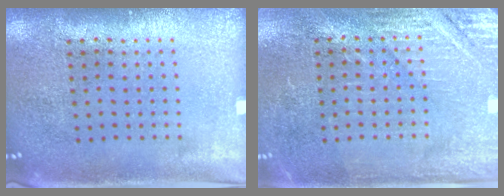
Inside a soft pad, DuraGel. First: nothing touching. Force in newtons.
{"total": 2.8, "press": 2.8, "slide": 0.4}